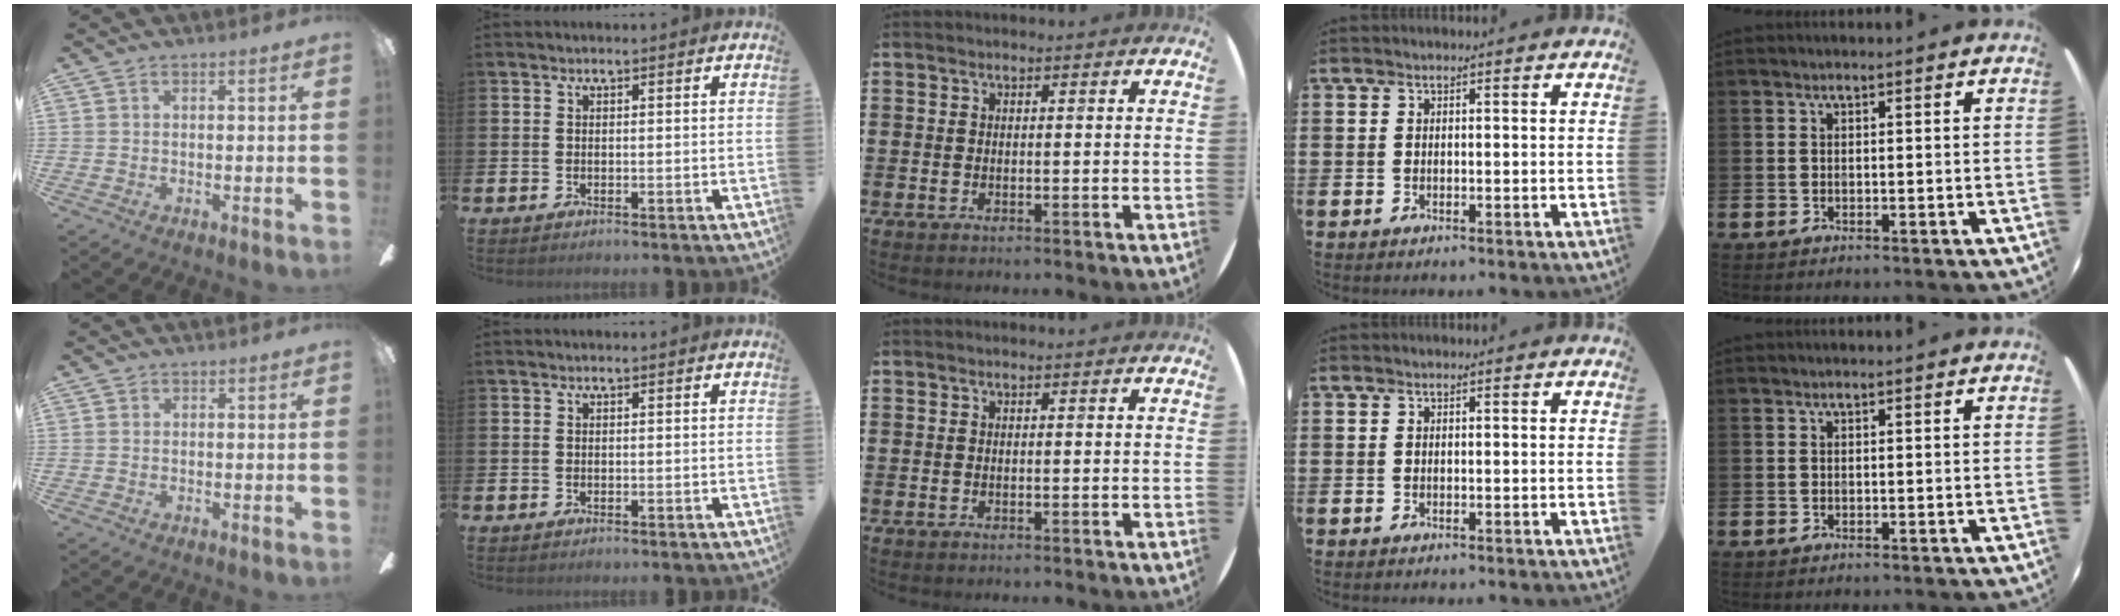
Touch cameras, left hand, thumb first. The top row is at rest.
{}